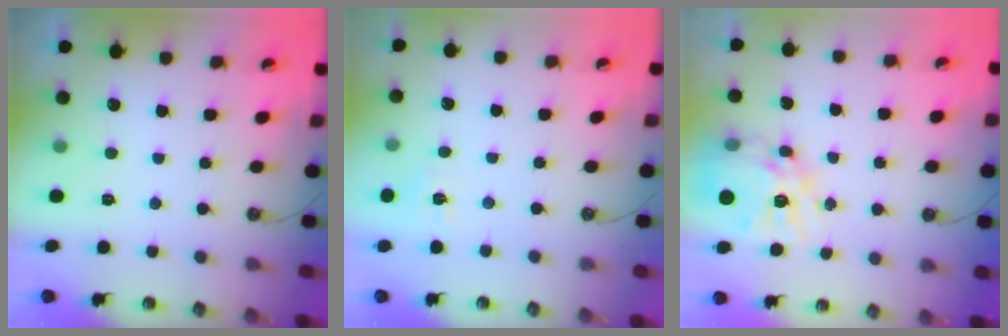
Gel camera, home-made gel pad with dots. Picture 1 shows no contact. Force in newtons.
{"total": 5.3, "press": 5.2, "slide": 0.7}
{"total": 16.1, "press": 16.1, "slide": 1.6}